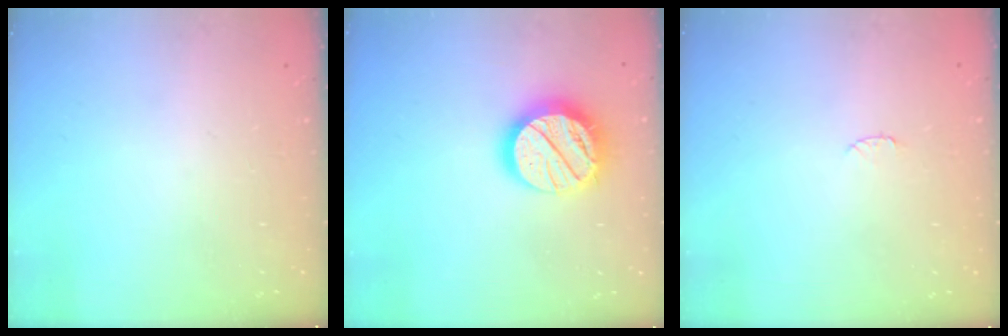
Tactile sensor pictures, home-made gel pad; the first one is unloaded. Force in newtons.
{"total": 18.4, "press": 18.3, "slide": 1.6}
{"total": 4.1, "press": 4.1, "slide": 0.5}